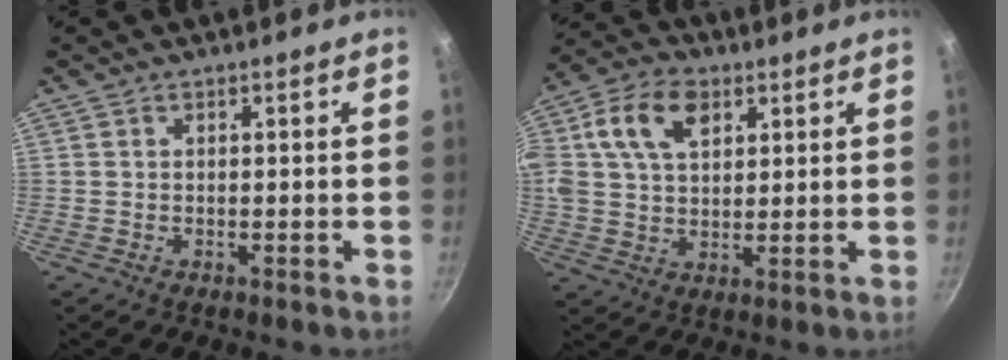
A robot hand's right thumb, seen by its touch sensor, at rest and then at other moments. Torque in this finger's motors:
{"motor_torque": [2.01, 2.20, 1.99, 0.42, 0.73]}